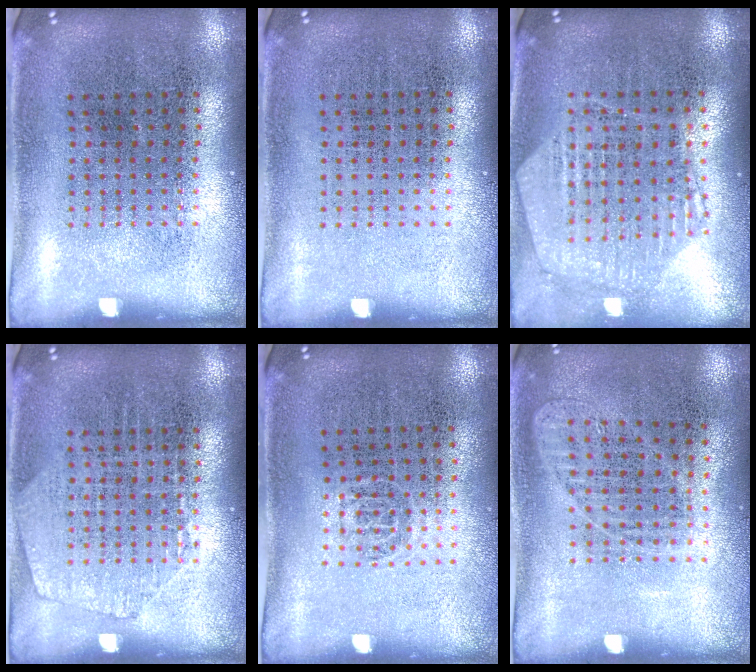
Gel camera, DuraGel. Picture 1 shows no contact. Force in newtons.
{"total": 0.0}
{"total": 1.1, "press": 1.1, "slide": 0.2}
{"total": 1.2, "press": 1.2, "slide": 0.2}
{"total": 0.6, "press": 0.4, "slide": 0.4}
{"total": 0.9, "press": 0.9, "slide": 0.2}